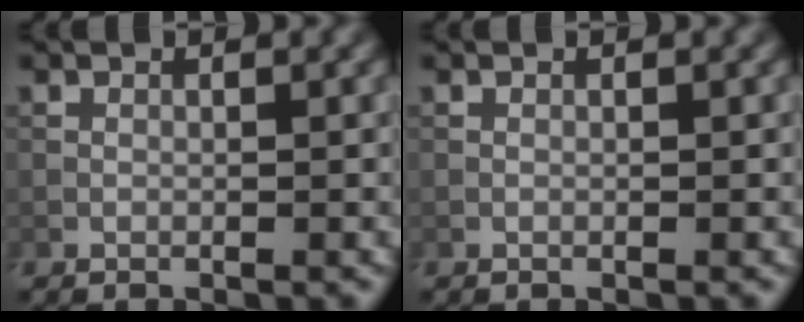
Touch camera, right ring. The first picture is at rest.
{"total": 0.0}